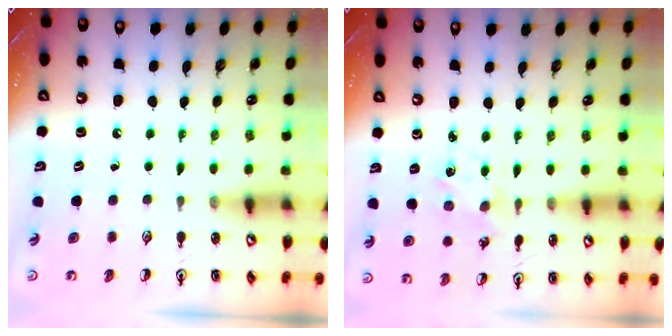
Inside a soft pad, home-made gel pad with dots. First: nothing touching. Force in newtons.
{"total": 1.7, "press": 1.6, "slide": 0.3}